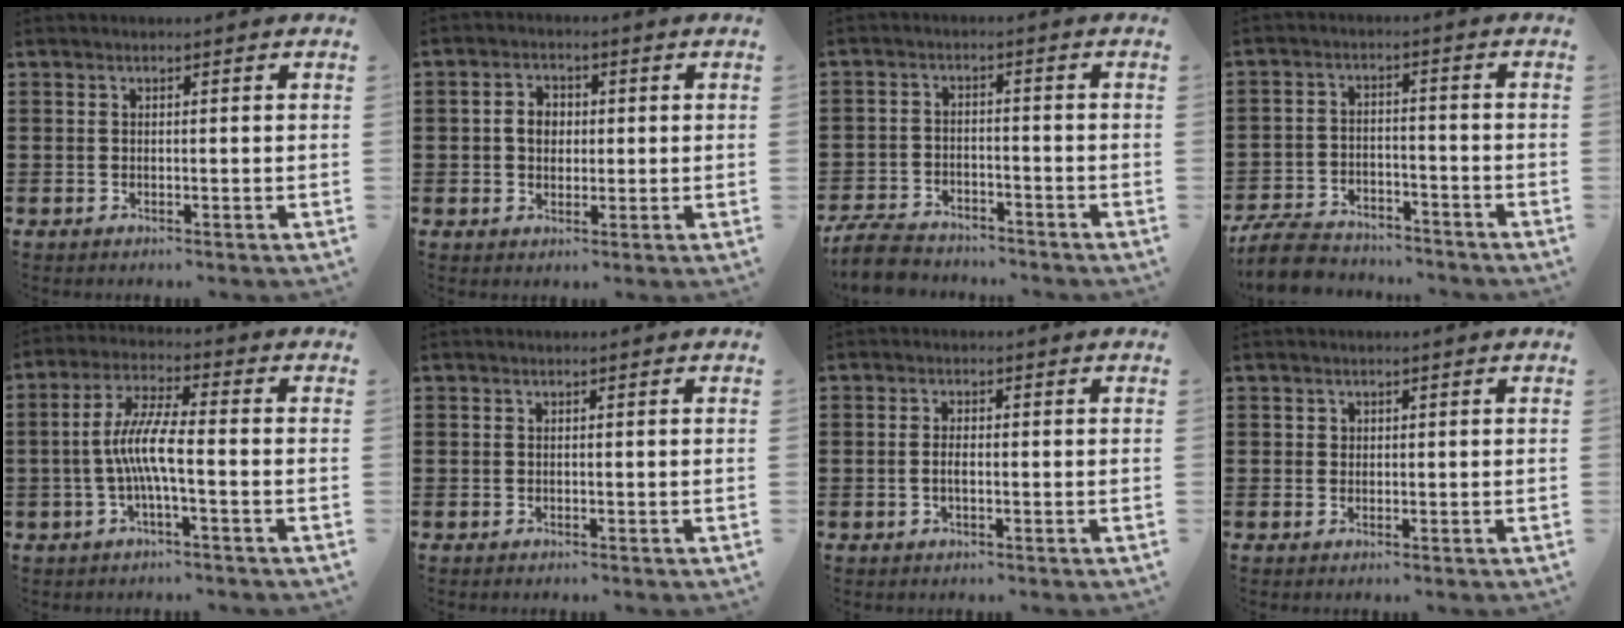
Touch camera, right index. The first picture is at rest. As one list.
[{"total": 3.3, "force": [0.1, 2.5, 2.1], "torque": [-0.049, 0.009, -0.001]}, {"total": 5.7, "force": [-5.4, 1.2, 1.5], "torque": [-0.048, 0.002, -0.109]}, {"total": 7.0, "force": [-6.5, 1.5, 1.9], "torque": [-0.049, 0.011, -0.128]}, {"total": 7.3, "force": [-1.4, 1.1, 7.1], "torque": [-0.153, -0.011, -0.034]}, {"total": 0.0}, {"total": 1.8, "force": [-0.3, 0.7, 1.6], "torque": [-0.038, -0.002, -0.009]}, {"total": 0.9, "force": [0.4, 0.8, 0.2], "torque": [-0.008, 0.000, 0.010]}]